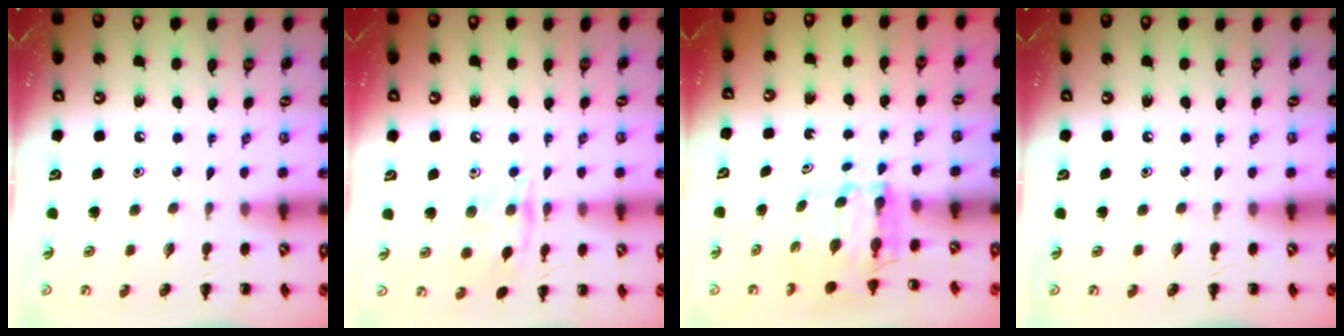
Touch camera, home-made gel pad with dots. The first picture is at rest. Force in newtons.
{"total": 9.8, "press": 9.8, "slide": 0.7}
{"total": 5.9, "press": 5.9, "slide": 0.7}
{"total": 0.0}